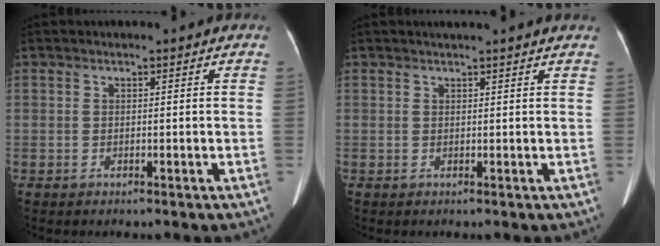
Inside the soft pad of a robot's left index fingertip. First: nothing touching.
{"total": 4.0, "force": [3.6, -0.4, 1.7], "torque": [-0.022, 0.021, 0.039]}